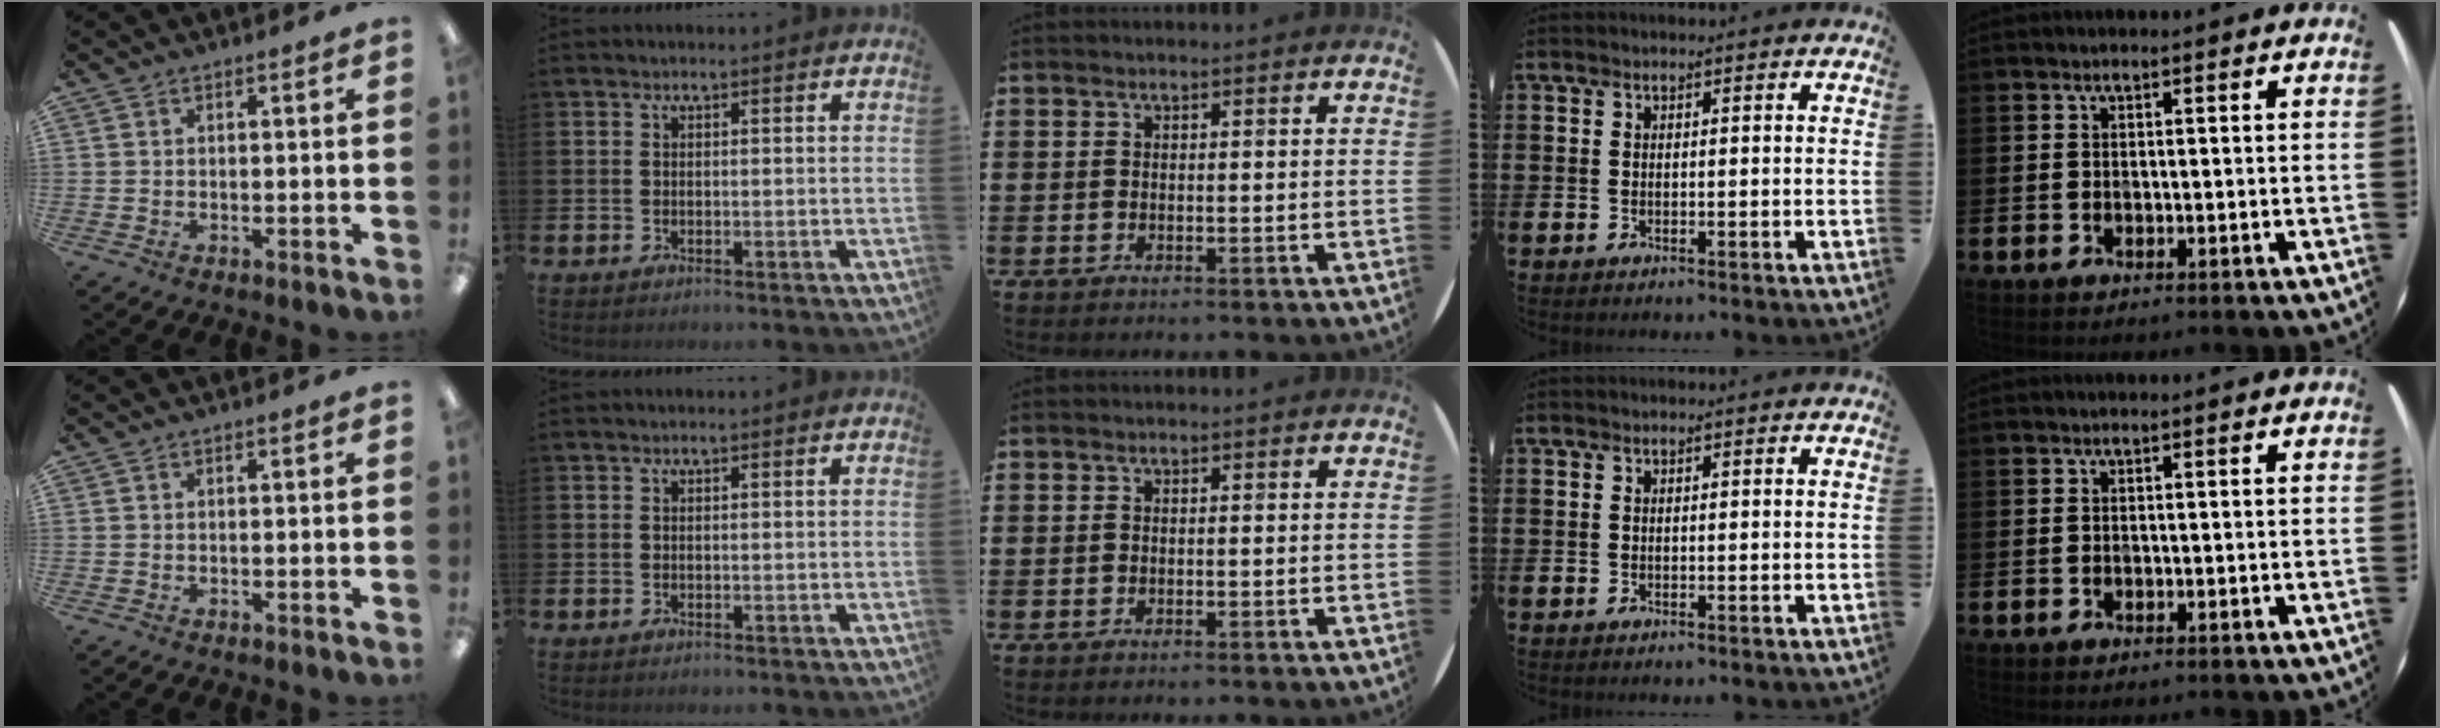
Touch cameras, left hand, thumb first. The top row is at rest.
{}